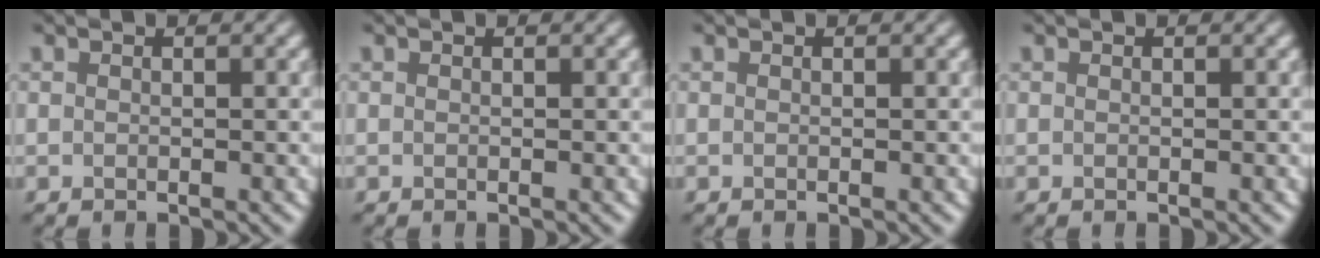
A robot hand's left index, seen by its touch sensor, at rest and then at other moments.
{"total": 0.0}
{"total": 0.0}
{"total": 0.0}